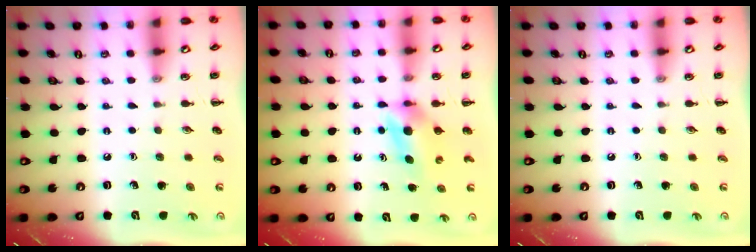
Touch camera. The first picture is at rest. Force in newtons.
{"total": 4.5, "press": 4.4, "slide": 0.5}
{"total": 0.0}